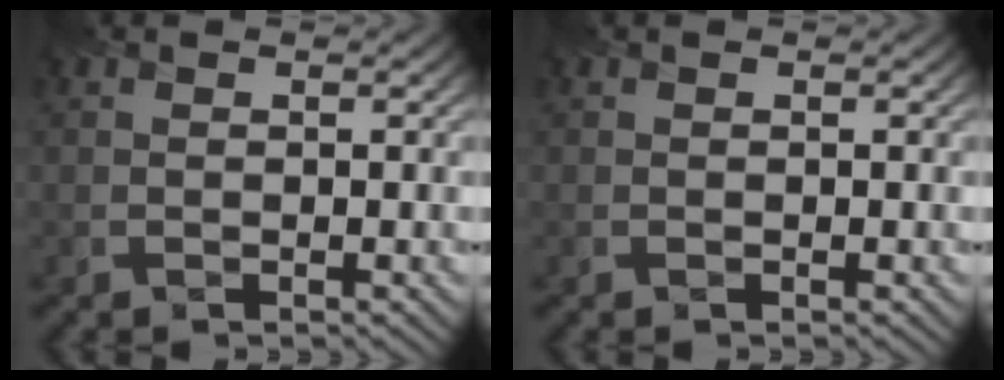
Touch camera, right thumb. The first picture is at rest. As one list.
[{"total": 0.0}]